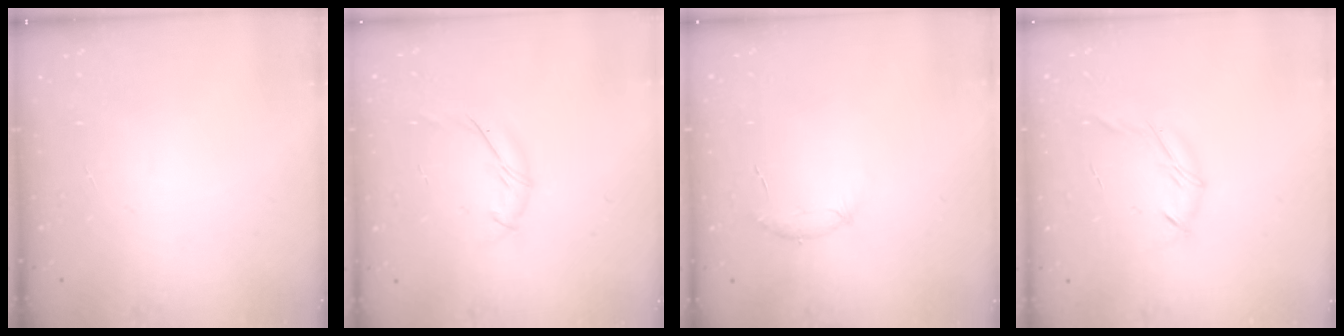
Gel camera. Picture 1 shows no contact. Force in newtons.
{"total": 7.7, "press": 7.6, "slide": 0.8}
{"total": 6.1, "press": 5.9, "slide": 1.4}
{"total": 6.4, "press": 6.3, "slide": 0.9}